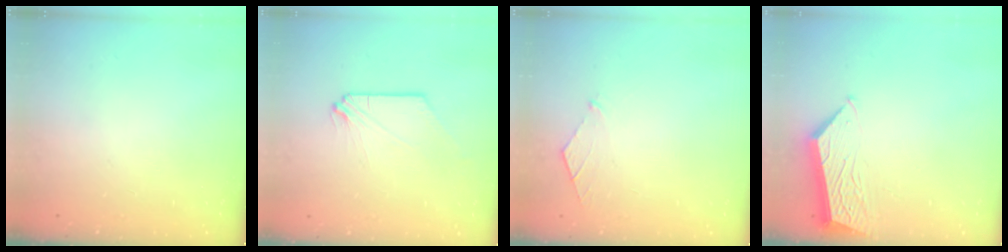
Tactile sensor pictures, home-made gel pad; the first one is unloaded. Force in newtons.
{"total": 0.0}
{"total": 4.8, "press": 4.7, "slide": 0.6}
{"total": 6.4, "press": 6.4, "slide": 0.2}